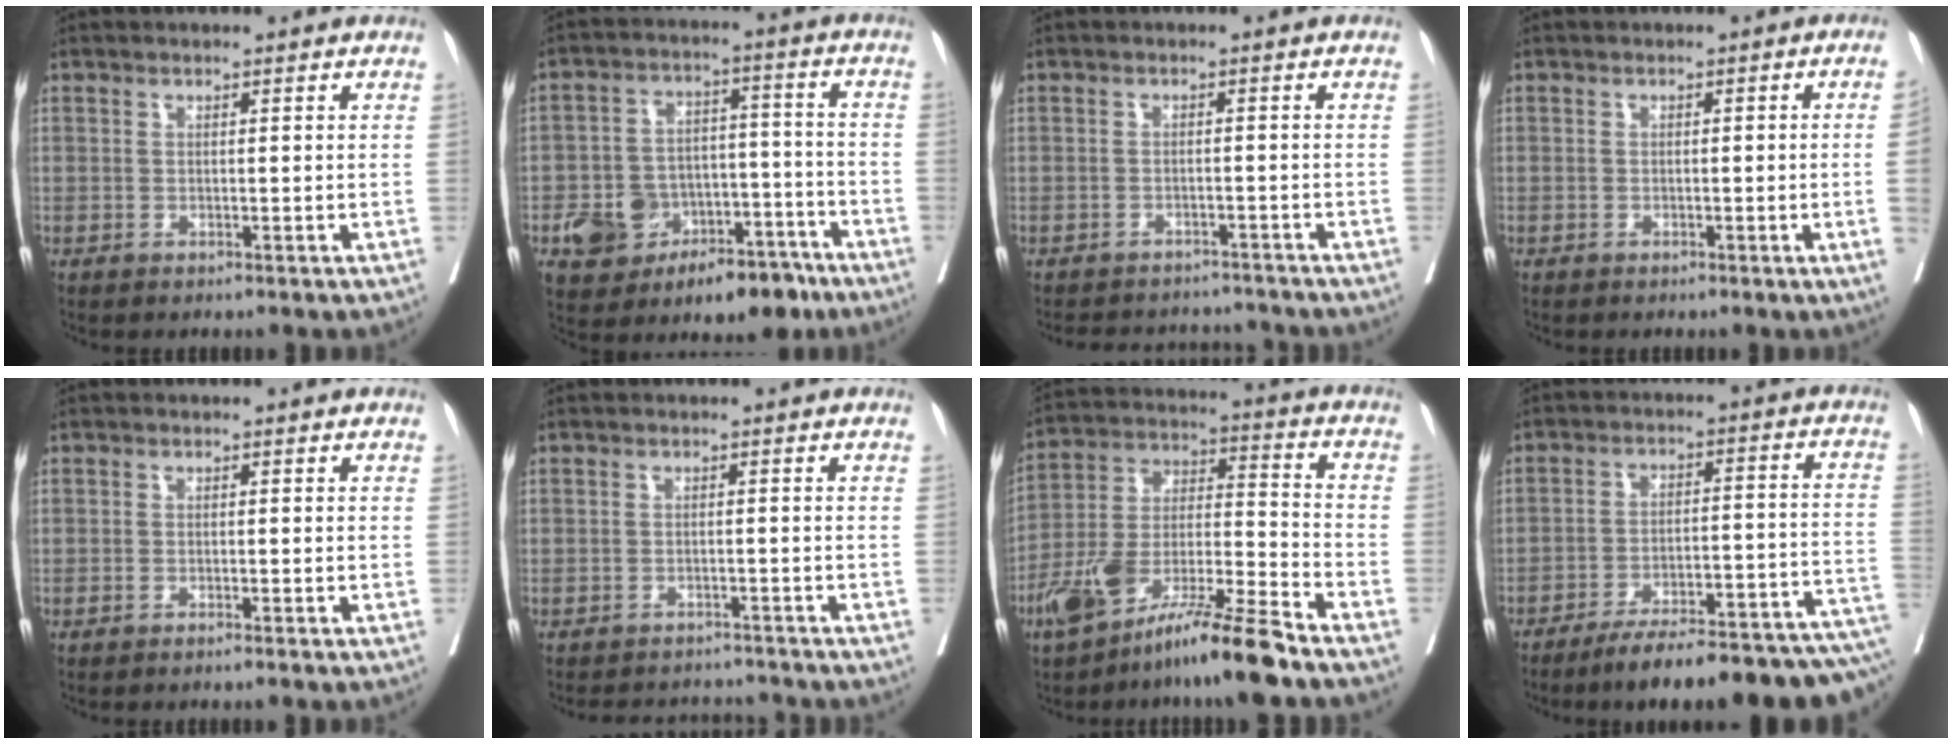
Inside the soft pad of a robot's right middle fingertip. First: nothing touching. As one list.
[{"total": 15.1, "force": [-9.1, 9.1, 7.9], "torque": [-0.109, 0.036, -0.133]}, {"total": 8.4, "force": [-8.0, 2.2, 1.0], "torque": [-0.014, 0.014, -0.101]}, {"total": 2.8, "force": [-0.7, -0.7, 2.7], "torque": [-0.035, 0.004, -0.007]}, {"total": 1.3, "force": [-1.0, 0.2, 0.7], "torque": [-0.013, -0.001, -0.014]}, {"total": 6.0, "force": [-5.8, 1.4, 0.1], "torque": [0.004, 0.010, -0.076]}, {"total": 16.3, "force": [-11.7, 1.4, 11.3], "torque": [-0.220, -0.006, -0.210]}, {"total": 20.0, "force": [-15.6, 2.9, 12.1], "torque": [-0.109, 0.024, -0.220]}]